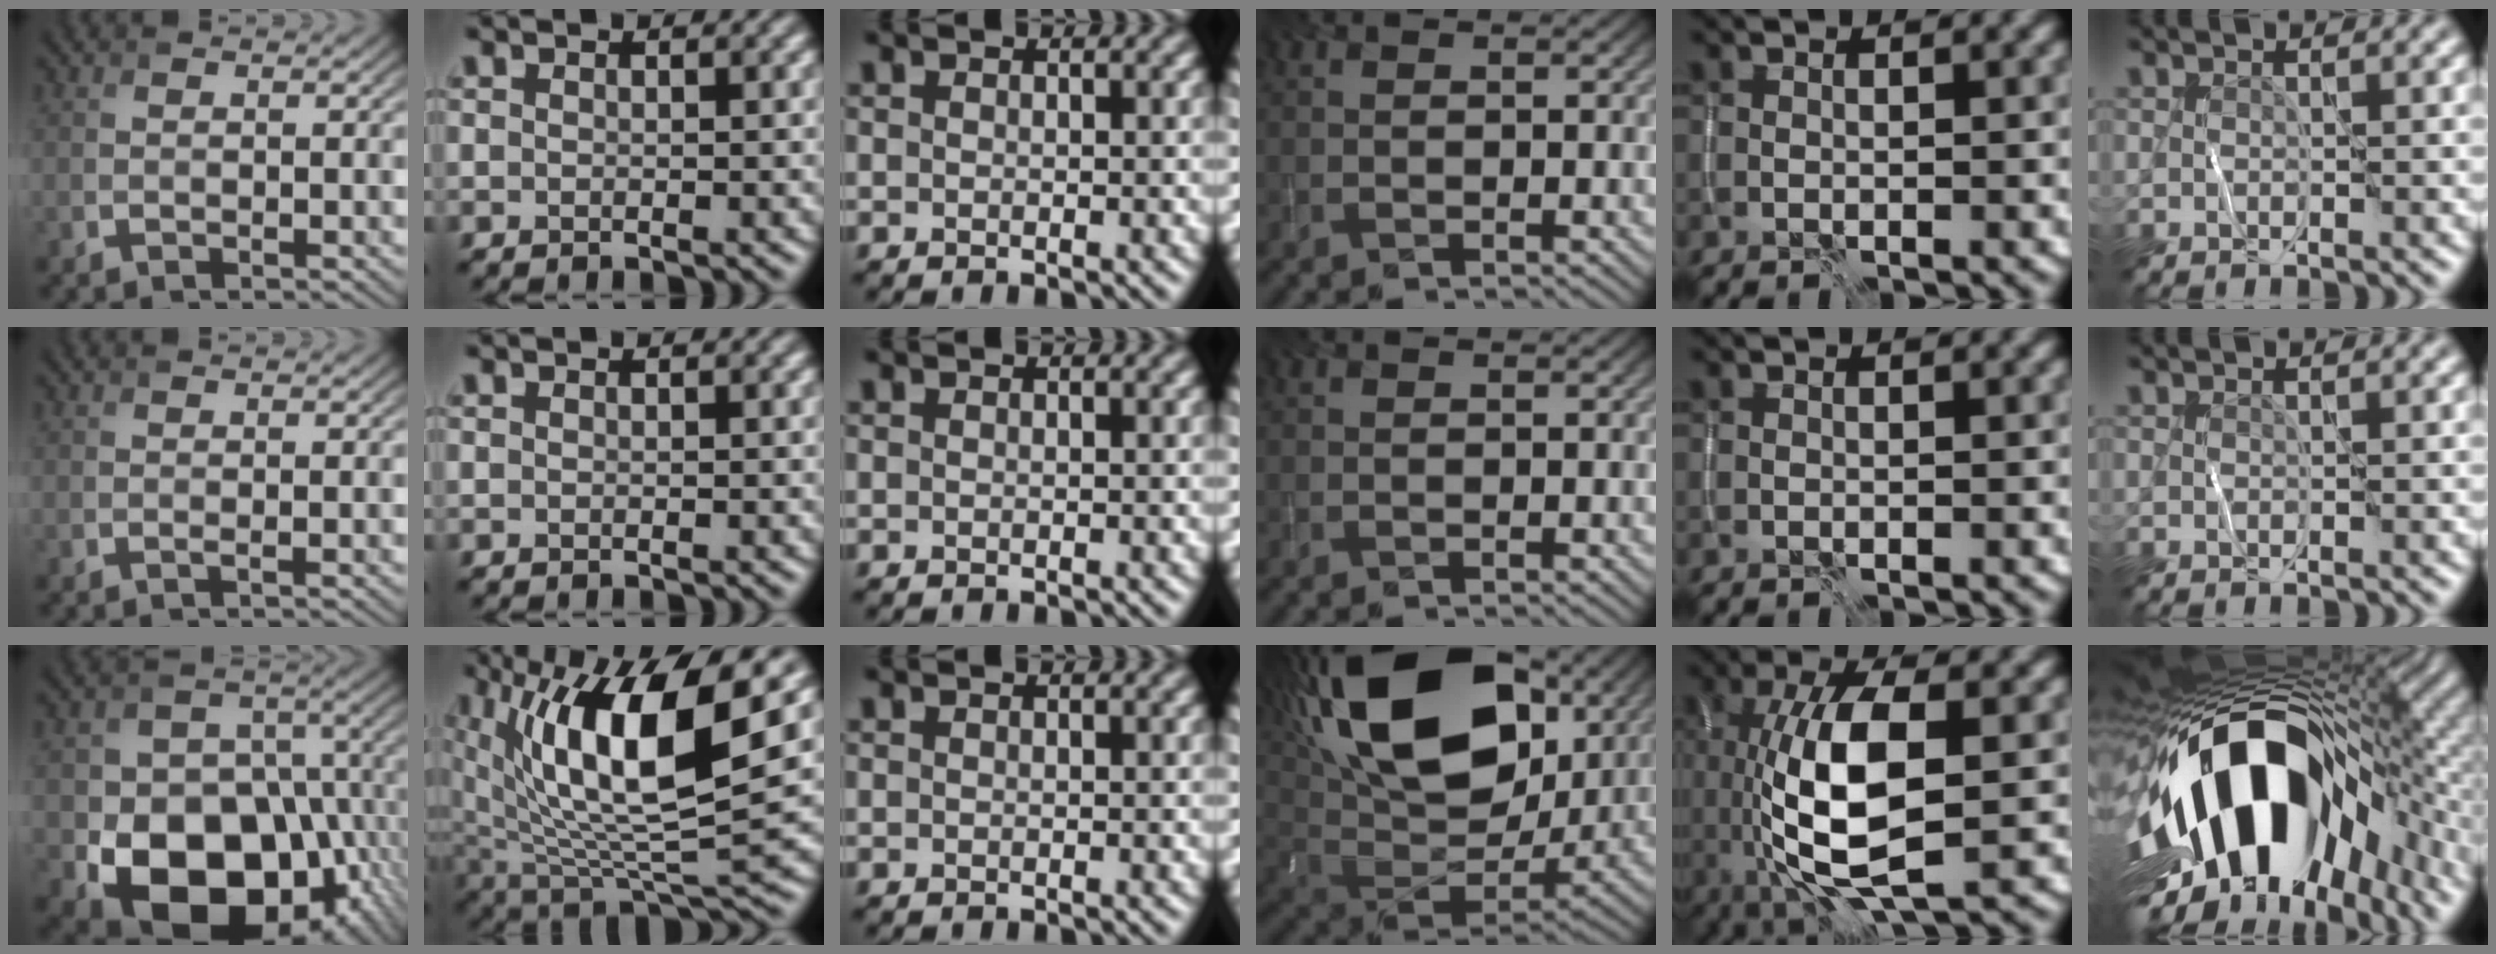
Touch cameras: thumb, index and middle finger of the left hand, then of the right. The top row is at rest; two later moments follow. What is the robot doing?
{"motion": "wipe", "object": "whiteboard"}